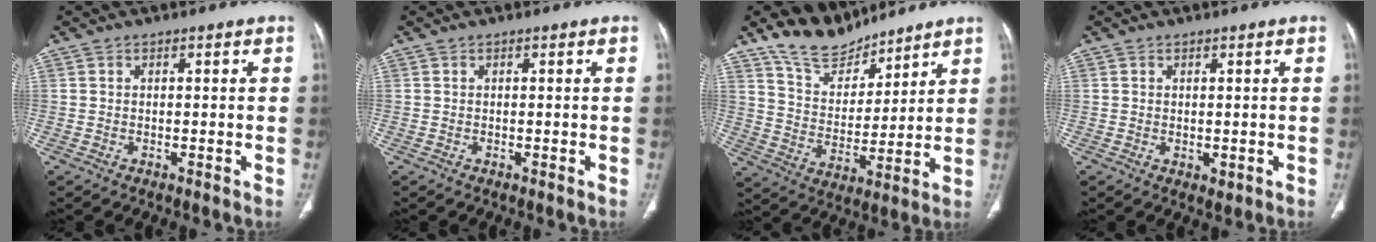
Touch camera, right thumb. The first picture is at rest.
{"total": 0.0}
{"total": 11.8, "force": [10.1, 5.5, 2.6], "torque": [-0.017, -0.066, 0.195]}
{"total": 1.2, "force": [0.2, 0.9, 0.8], "torque": [-0.014, -0.004, 0.009]}